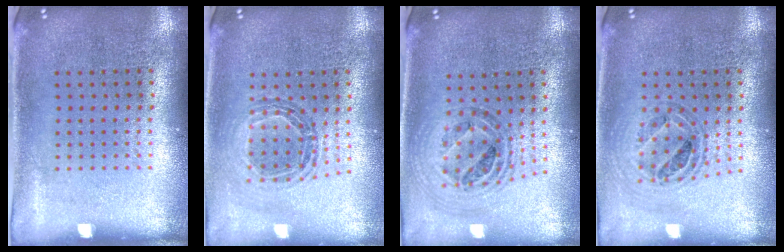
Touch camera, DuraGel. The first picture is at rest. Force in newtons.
{"total": 0.9, "press": 0.9, "slide": 0.1}
{"total": 1.0, "press": 1.0, "slide": 0.2}
{"total": 0.7, "press": 0.7, "slide": 0.0}